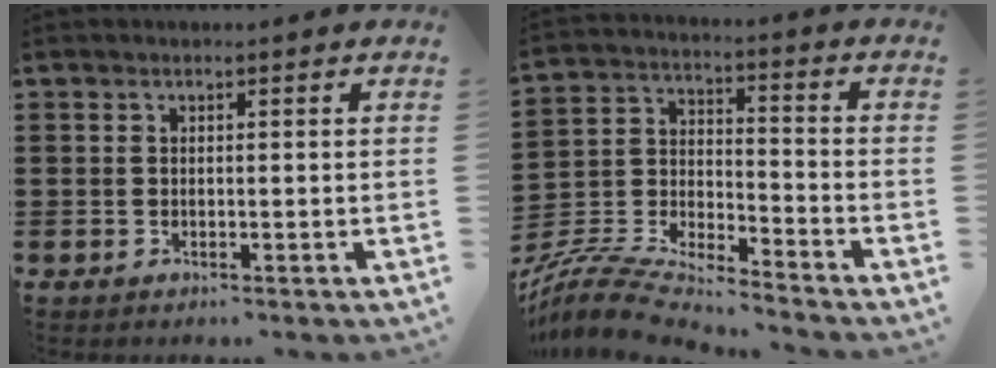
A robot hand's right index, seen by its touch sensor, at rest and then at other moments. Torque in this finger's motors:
{"motor_torque": [0.06, 0.21, 0.08, -0.01]}